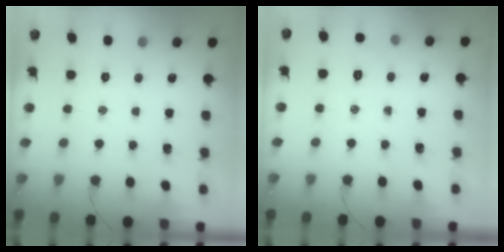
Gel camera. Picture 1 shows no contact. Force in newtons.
{"total": 4.5, "press": 4.4, "slide": 1.0}